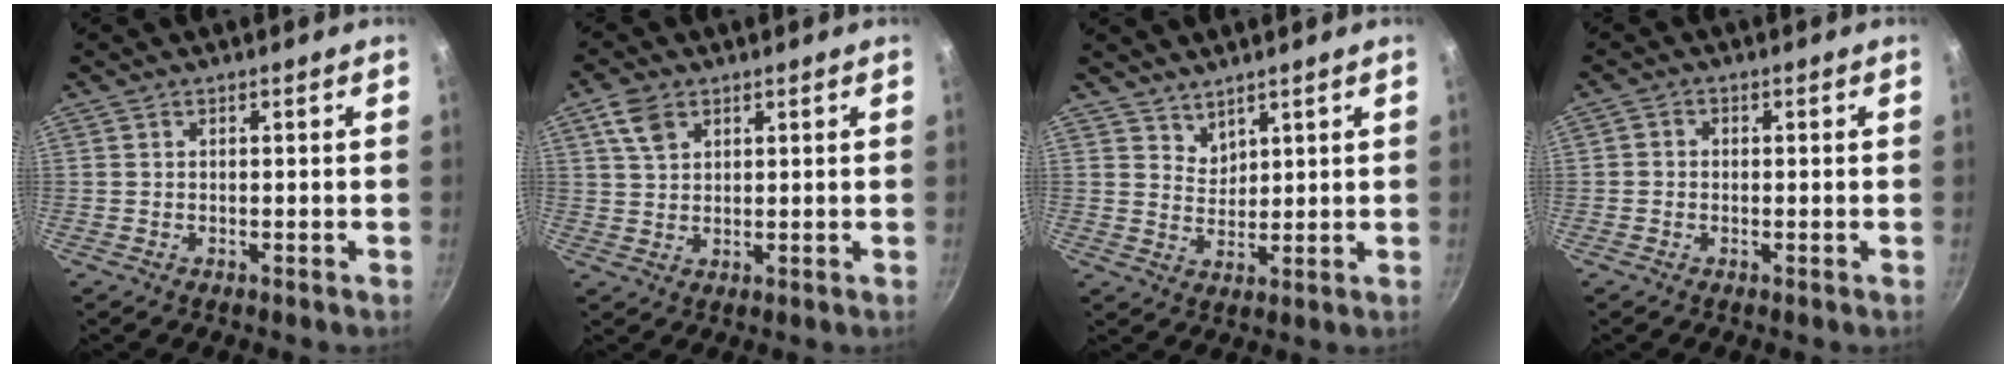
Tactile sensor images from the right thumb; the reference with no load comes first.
{"total": 5.3, "force": [2.6, 3.4, 3.1], "torque": [-0.049, -0.003, 0.051]}
{"total": 3.4, "force": [2.9, 1.7, 0.7], "torque": [-0.003, -0.014, 0.057]}
{"total": 1.5, "force": [-0.4, 1.3, 0.6], "torque": [-0.009, 0.006, -0.010]}